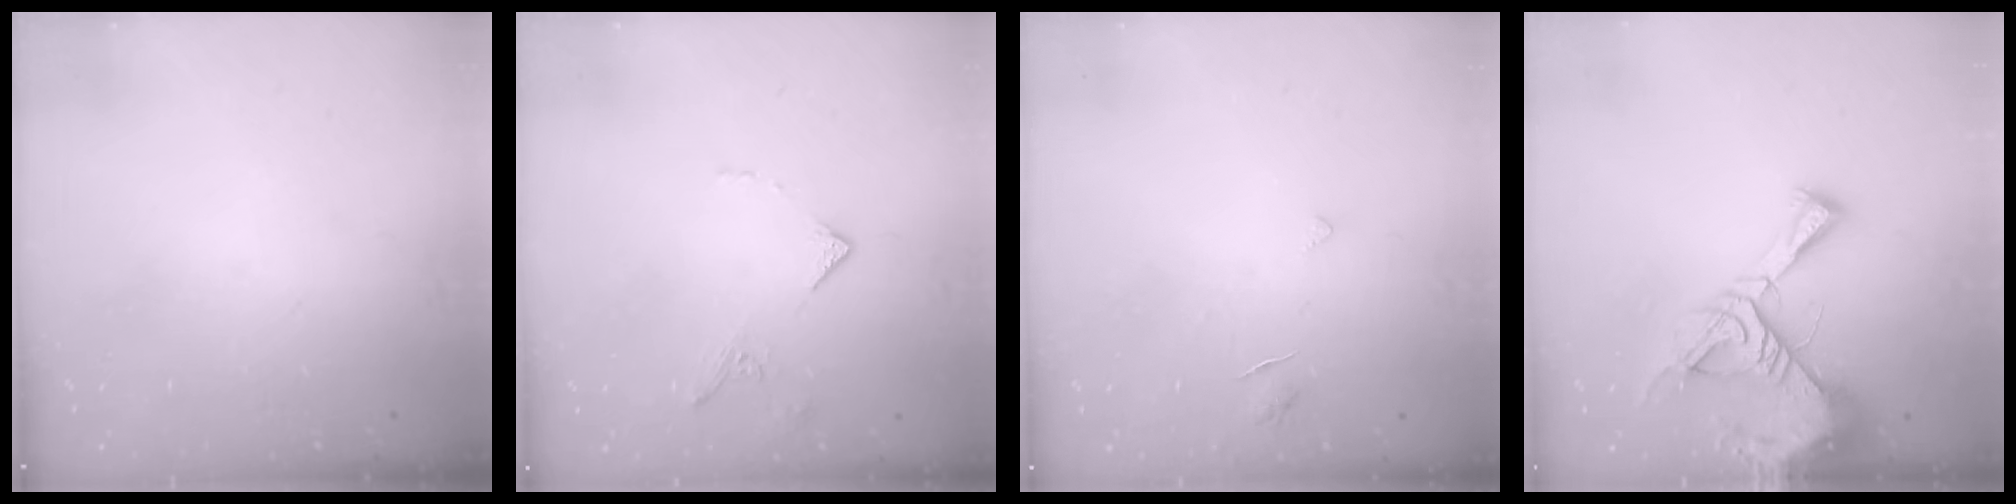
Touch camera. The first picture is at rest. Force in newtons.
{"total": 4.4, "press": 4.4, "slide": 0.8}
{"total": 3.0, "press": 3.0, "slide": 0.2}
{"total": 11.6, "press": 11.5, "slide": 1.3}